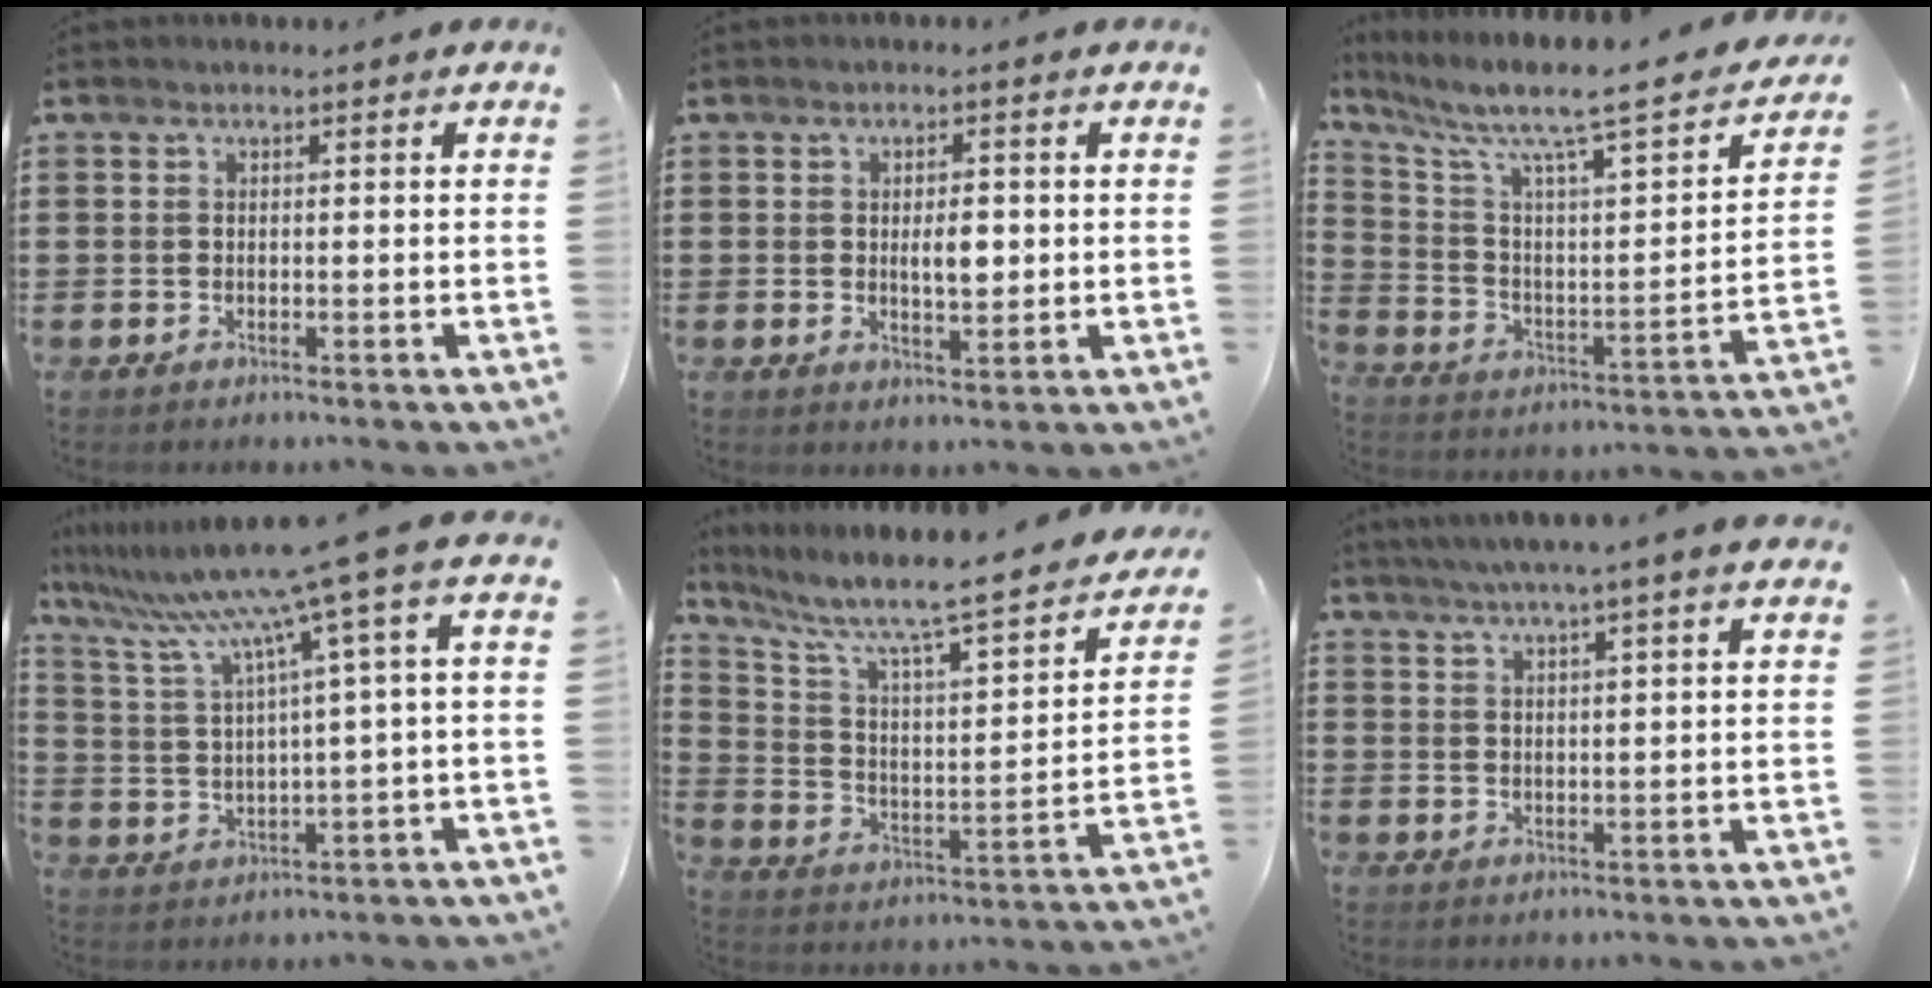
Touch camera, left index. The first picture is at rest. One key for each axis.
{"total": 3.4, "fx": 0.2, "fy": 1.4, "fz": 3.1, "tx": -0.052, "ty": 0.000, "tz": -0.001}
{"total": 7.9, "fx": 6.0, "fy": 0.9, "fz": 5.0, "tx": -0.127, "ty": -0.050, "tz": 0.089}
{"total": 10.5, "fx": 6.5, "fy": -1.4, "fz": 8.1, "tx": -0.188, "ty": -0.043, "tz": 0.096}
{"total": 6.9, "fx": 5.4, "fy": 1.0, "fz": 4.2, "tx": -0.111, "ty": -0.049, "tz": 0.080}
{"total": 4.2, "fx": 3.6, "fy": -0.9, "fz": 2.0, "tx": -0.049, "ty": -0.009, "tz": 0.061}